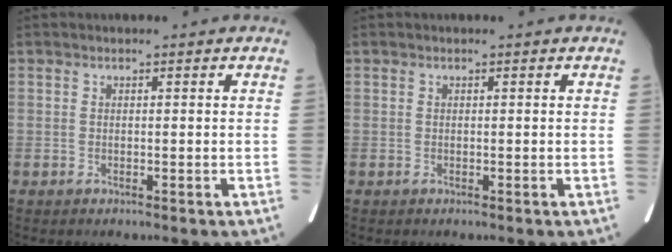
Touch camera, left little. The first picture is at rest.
{"total": 0.0}